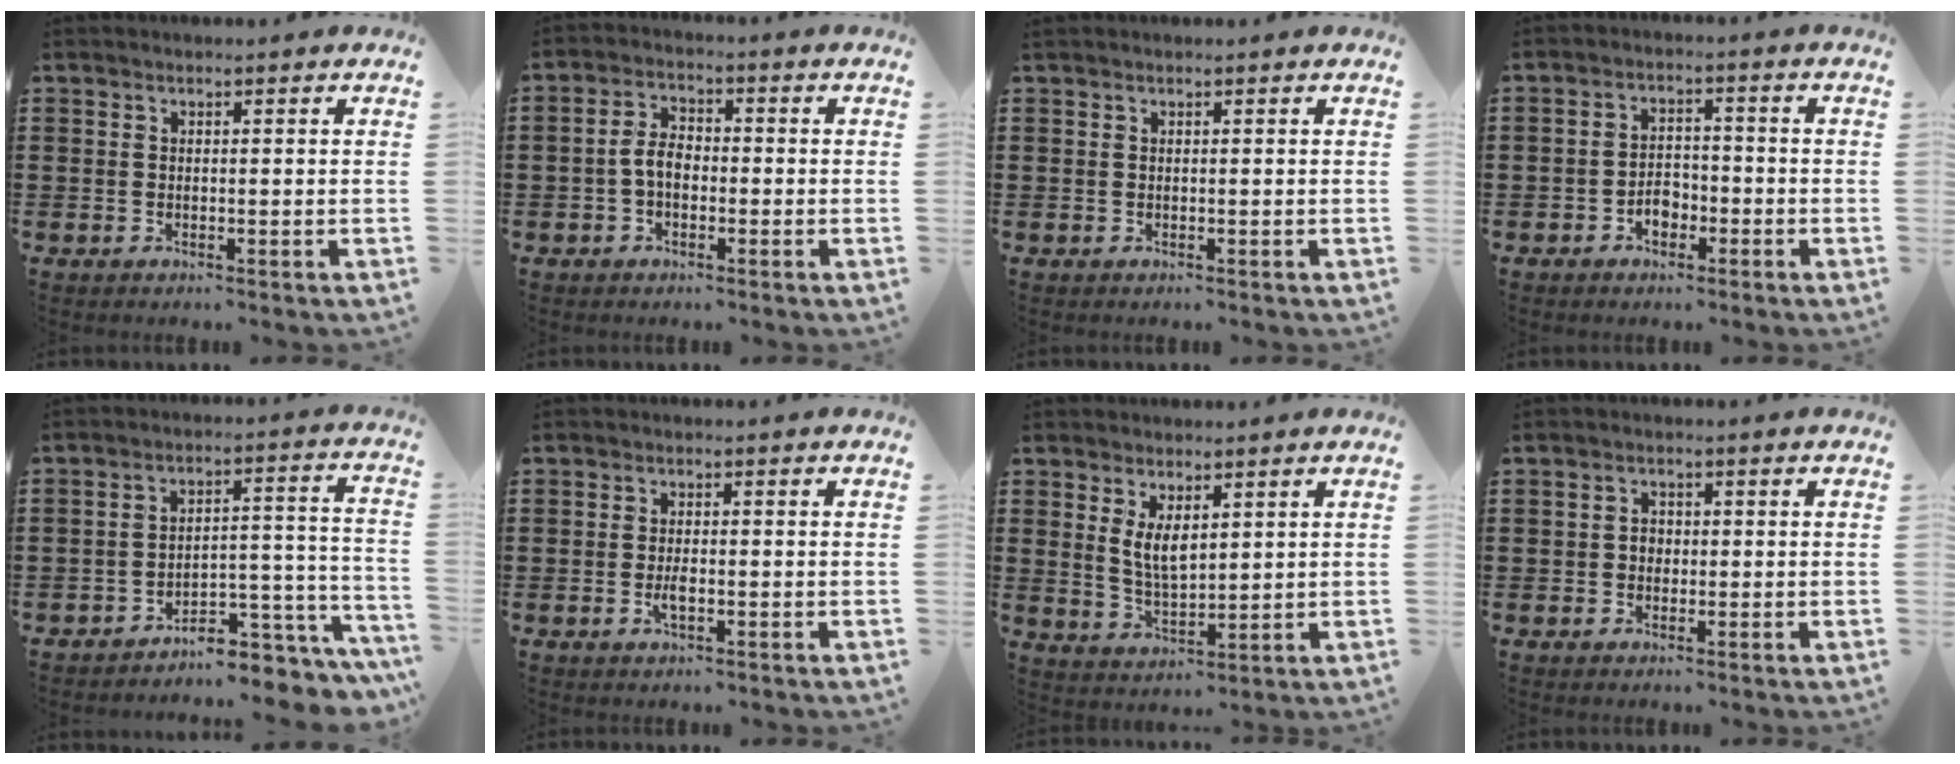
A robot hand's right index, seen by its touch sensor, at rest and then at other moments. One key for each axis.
{"total": 4.2, "fx": -1.0, "fy": 2.5, "fz": 3.3, "tx": -0.081, "ty": 0.000, "tz": -0.026}
{"total": 0.0}
{"total": 3.1, "fx": -1.7, "fy": 2.0, "fz": 1.7, "tx": -0.025, "ty": 0.002, "tz": -0.037}
{"total": 5.4, "fx": -5.0, "fy": 1.1, "fz": 1.7, "tx": -0.028, "ty": 0.002, "tz": -0.098}
{"total": 2.2, "fx": -0.7, "fy": 0.7, "fz": 1.9, "tx": -0.043, "ty": -0.002, "tz": -0.014}
{"total": 4.6, "fx": 1.8, "fy": 2.1, "fz": 3.7, "tx": -0.077, "ty": 0.003, "tz": 0.033}
{"total": 1.5, "fx": -0.2, "fy": 1.2, "fz": 0.8, "tx": -0.019, "ty": 0.005, "tz": -0.006}